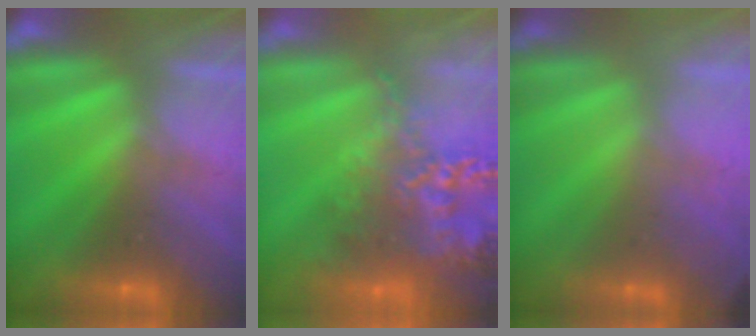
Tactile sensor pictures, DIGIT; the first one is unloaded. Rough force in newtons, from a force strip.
{"total": 8.6}
{"total": 2.0}